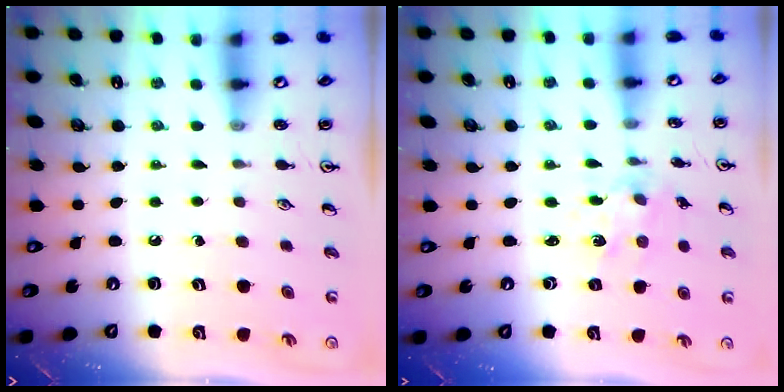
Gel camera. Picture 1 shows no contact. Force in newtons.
{"total": 1.3, "press": 1.3, "slide": 0.3}